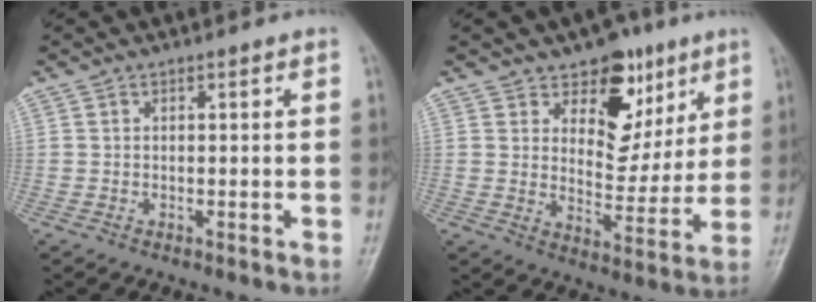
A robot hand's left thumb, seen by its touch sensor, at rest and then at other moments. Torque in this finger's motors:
{"motor_torque": [1.57, 1.36, 0.73, -0.84, 0.17]}